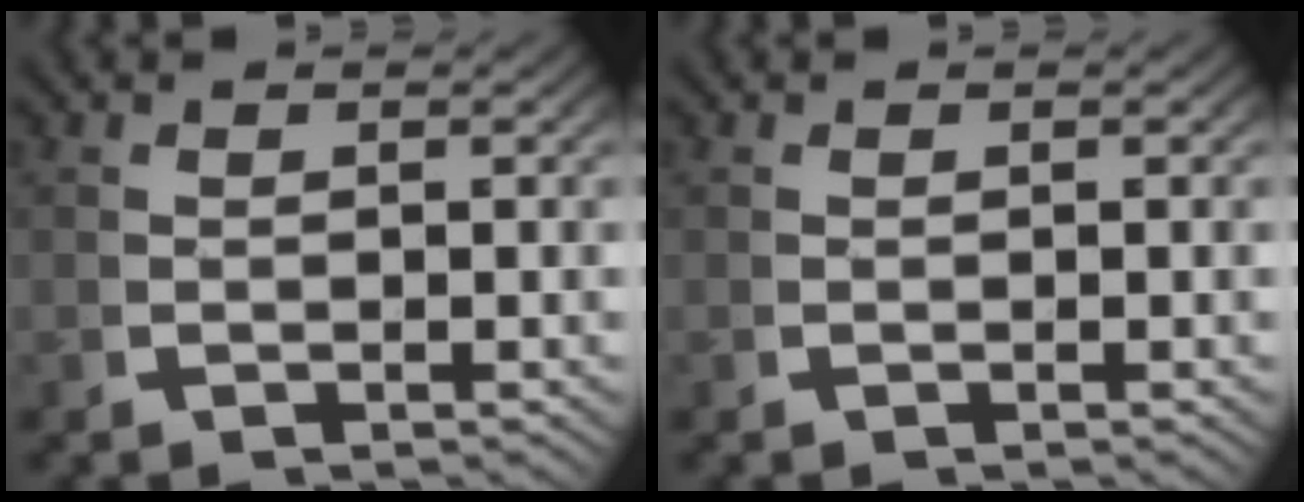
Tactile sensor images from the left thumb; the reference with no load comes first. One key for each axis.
{"total": 0.0}